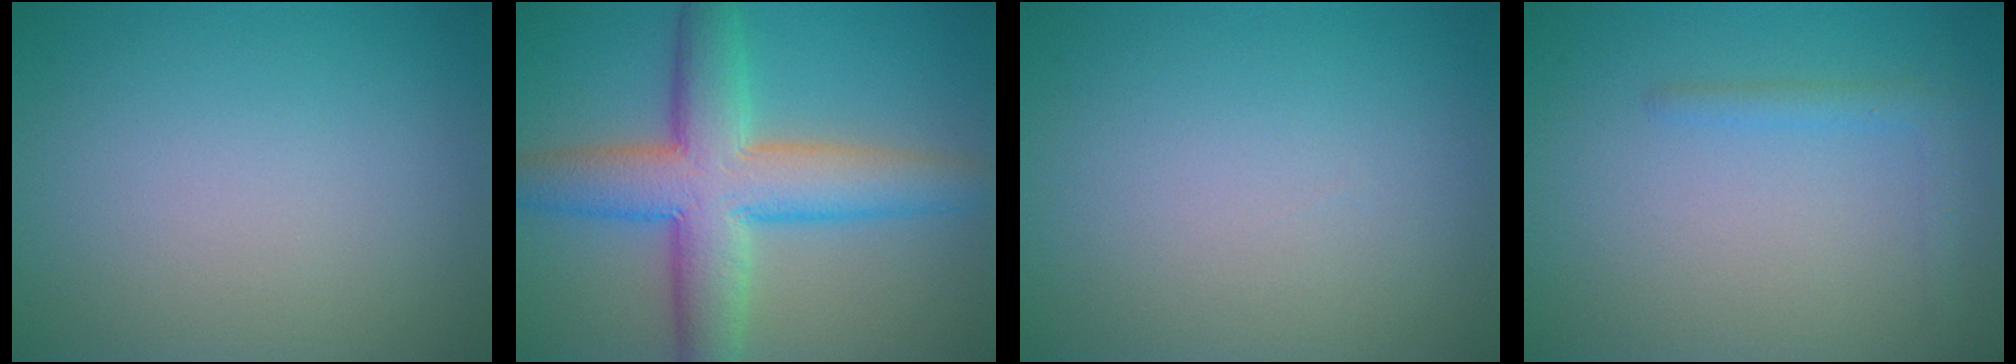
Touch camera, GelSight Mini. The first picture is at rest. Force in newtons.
{"total": 9.1, "press": 9.1, "slide": 0.4}
{"total": 0.0}
{"total": 1.4, "press": 1.4, "slide": 0.1}